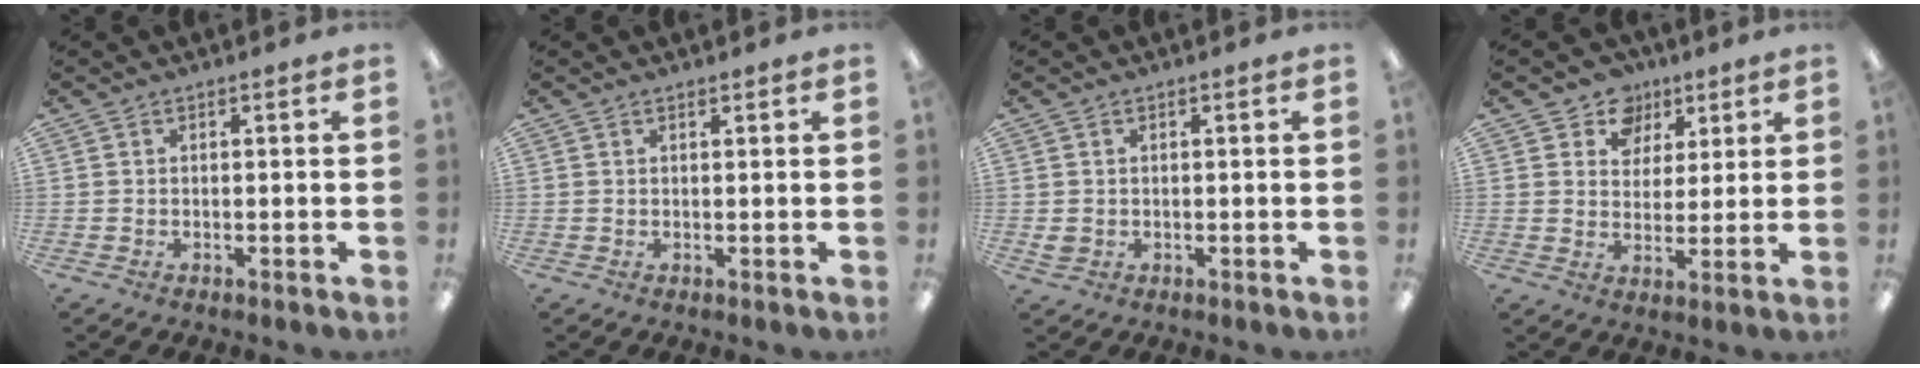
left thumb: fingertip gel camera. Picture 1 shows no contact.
{"total": 0.6, "force": [0.6, 0.1, 0.1], "torque": [-0.004, 0.000, 0.011]}
{"total": 1.6, "force": [0.4, 1.4, 0.8], "torque": [-0.008, 0.000, 0.005]}
{"total": 8.3, "force": [5.0, 6.5, 1.2], "torque": [-0.020, -0.032, 0.090]}